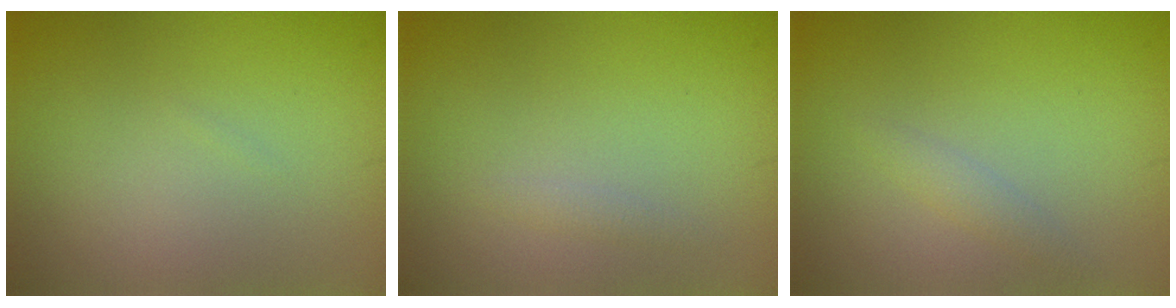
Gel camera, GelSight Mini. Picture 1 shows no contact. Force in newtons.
{"total": 0.7, "press": 0.7, "slide": 0.0}
{"total": 1.2, "press": 1.2, "slide": 0.0}